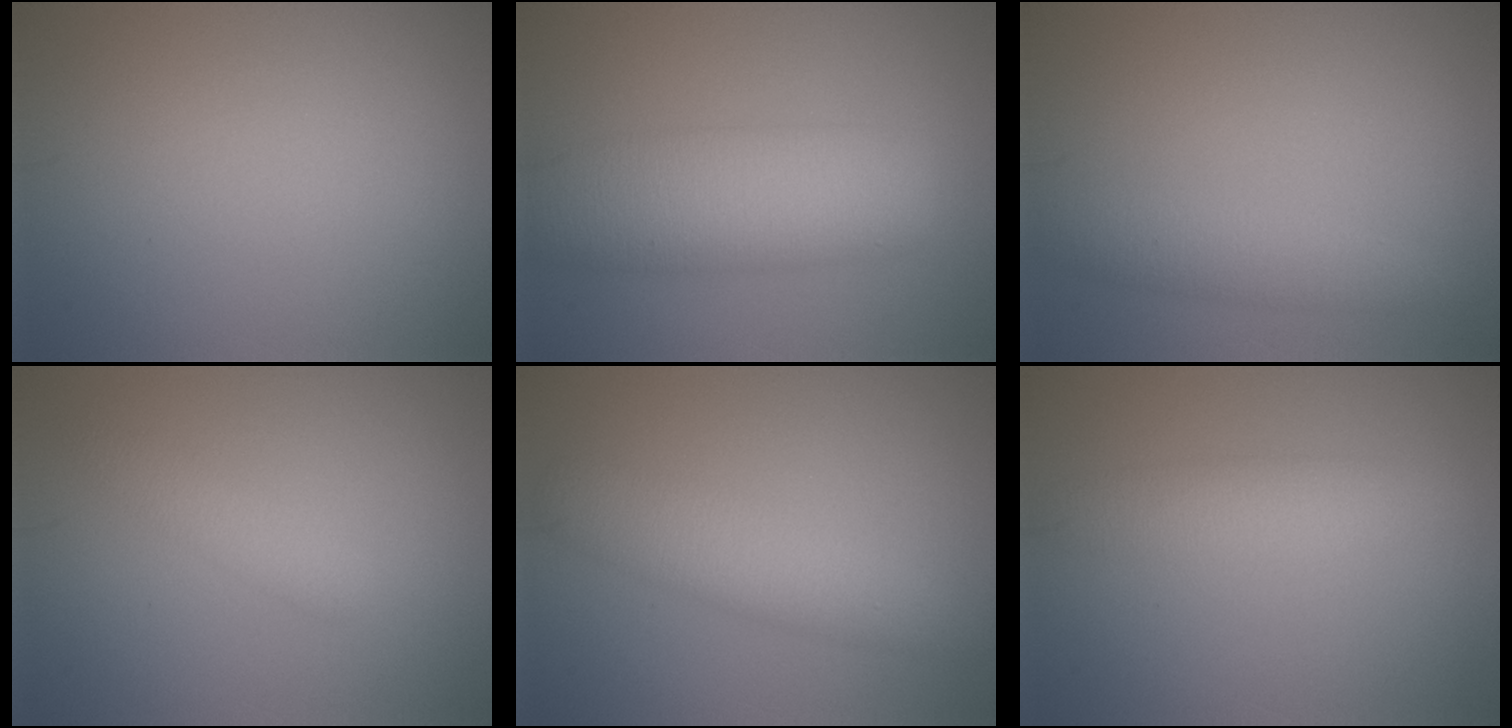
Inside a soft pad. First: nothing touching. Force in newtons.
{"total": 7.9, "press": 7.9, "slide": 0.3}
{"total": 2.6, "press": 2.6, "slide": 0.0}
{"total": 1.9, "press": 1.9, "slide": 0.0}
{"total": 4.1, "press": 4.1, "slide": 0.2}
{"total": 3.3, "press": 3.3, "slide": 0.1}